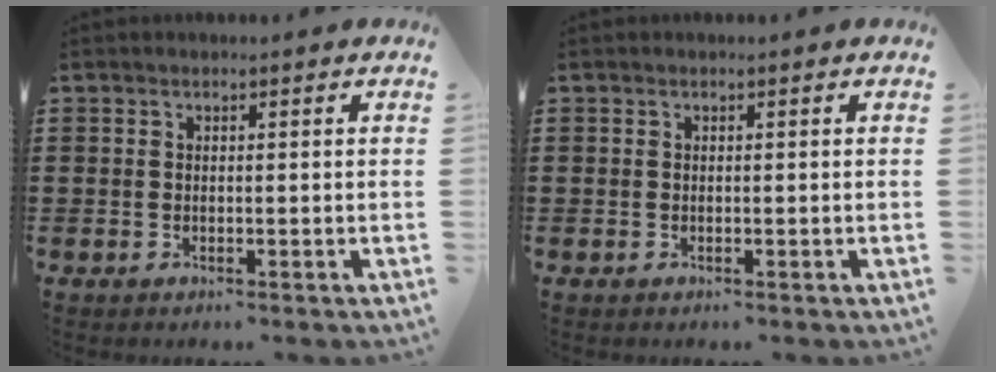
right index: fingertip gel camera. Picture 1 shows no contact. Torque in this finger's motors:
{"motor_torque": [0.56, 0.96, 0.01, 0.00]}